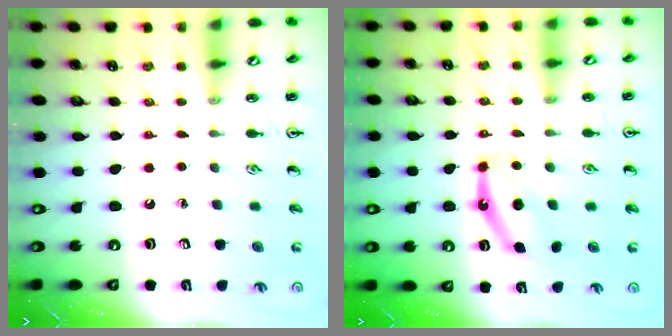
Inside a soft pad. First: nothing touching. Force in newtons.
{"total": 6.8, "press": 6.7, "slide": 1.1}